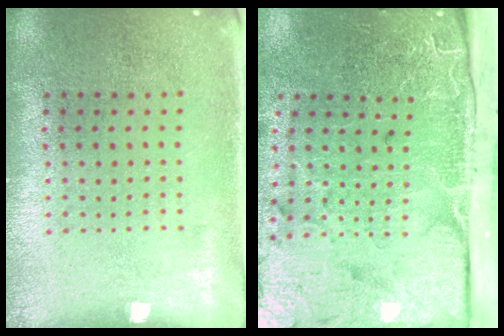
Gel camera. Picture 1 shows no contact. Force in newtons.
{"total": 5.0, "press": 3.9, "slide": 3.1}